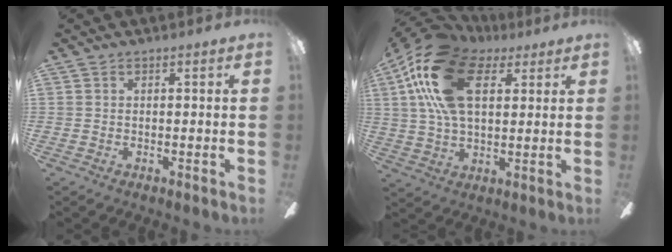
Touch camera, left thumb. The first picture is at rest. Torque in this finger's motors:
{"motor_torque": [0.47, 1.04, 2.01, -0.76, 0.62]}